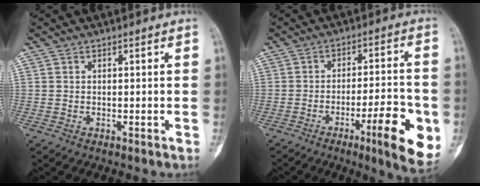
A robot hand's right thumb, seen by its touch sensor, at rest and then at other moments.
{"total": 13.8, "force": [-5.0, 2.8, 12.6], "torque": [-0.164, 0.011, -0.068]}